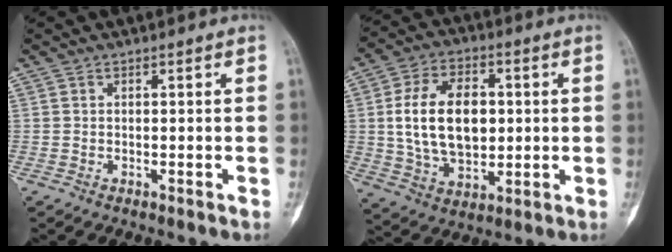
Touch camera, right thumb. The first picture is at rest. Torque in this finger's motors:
{"motor_torque": [0.62, 0.76, 0.62, -0.44, 0.39]}